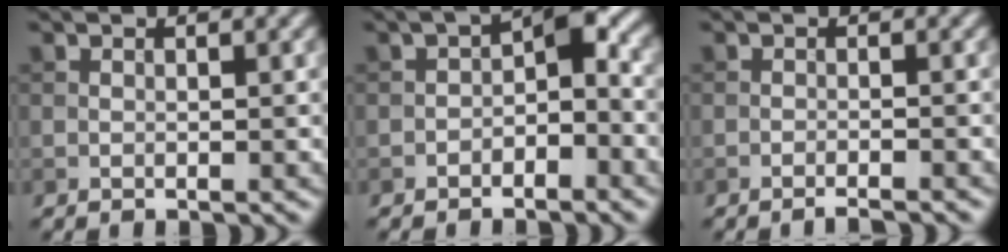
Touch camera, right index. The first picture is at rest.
{"total": 3.8, "force": [-1.3, 1.8, 3.0], "torque": [-0.034, 0.014, -0.030]}
{"total": 1.8, "force": [-1.4, 0.1, 1.0], "torque": [-0.012, 0.003, -0.027]}